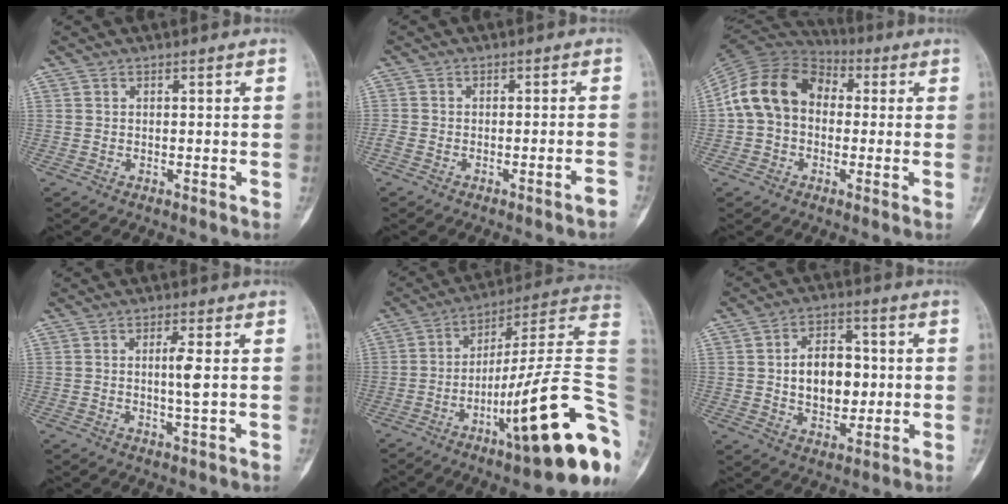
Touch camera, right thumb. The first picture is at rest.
{"total": 3.1, "force": [-2.1, 0.4, 2.3], "torque": [-0.045, 0.016, -0.034]}
{"total": 14.0, "force": [0.8, 10.8, 8.9], "torque": [-0.147, 0.038, -0.001]}
{"total": 3.9, "force": [0.2, 0.5, 3.9], "torque": [-0.076, -0.005, 0.003]}
{"total": 26.6, "force": [-8.4, 4.7, 24.7], "torque": [-0.295, 0.059, -0.122]}
{"total": 11.5, "force": [0.4, 7.7, 8.5], "torque": [-0.096, 0.009, 0.009]}